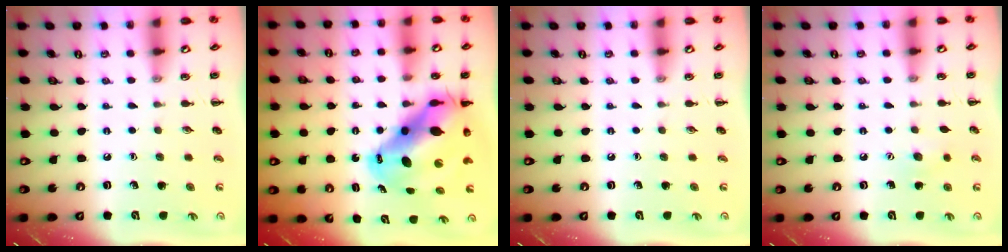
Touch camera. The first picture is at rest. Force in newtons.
{"total": 17.3, "press": 16.7, "slide": 4.6}
{"total": 0.0}
{"total": 5.9, "press": 5.7, "slide": 1.2}